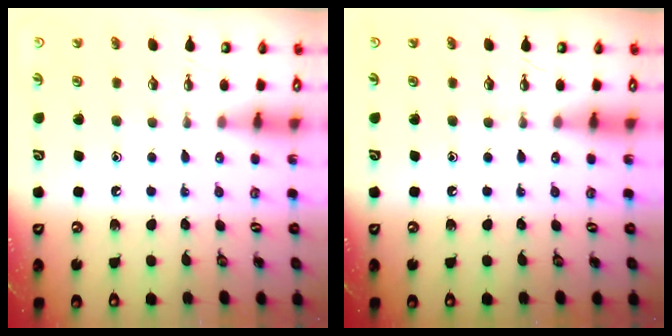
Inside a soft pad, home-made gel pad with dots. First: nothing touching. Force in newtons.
{"total": 0.0}